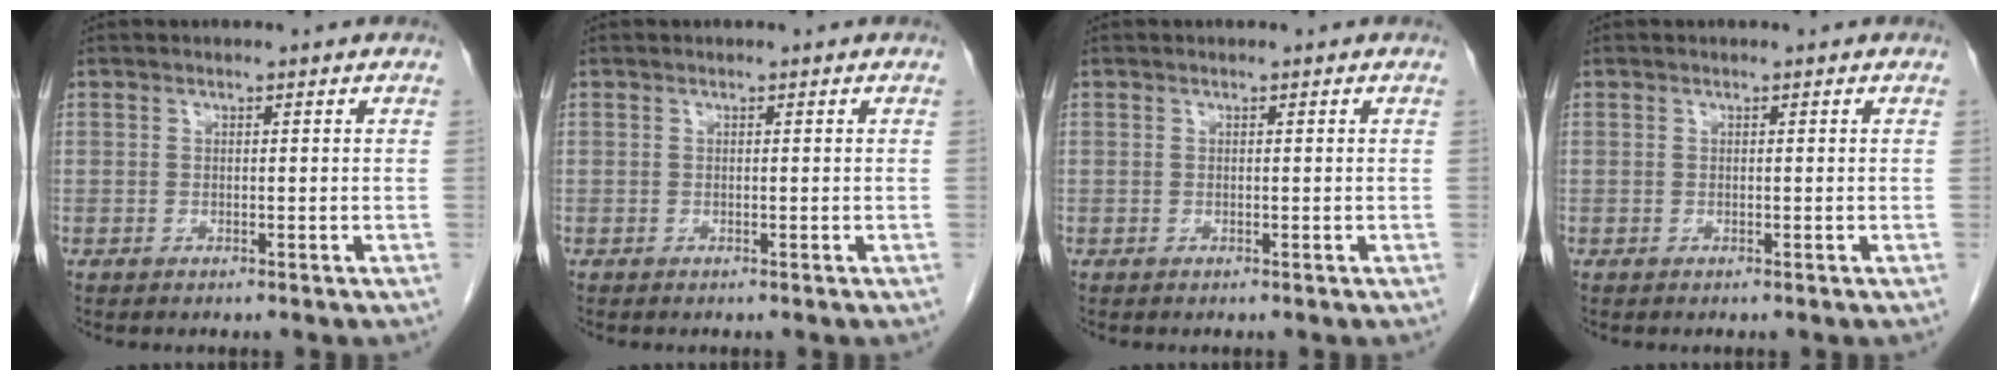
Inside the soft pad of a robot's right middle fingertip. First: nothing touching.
{"total": 0.0}
{"total": 0.0}
{"total": 0.0}